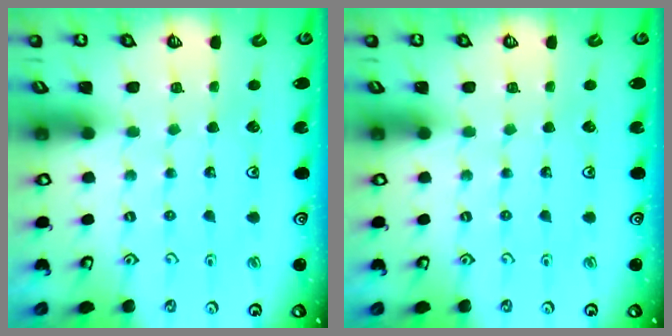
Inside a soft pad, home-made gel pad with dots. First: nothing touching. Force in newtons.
{"total": 0.0}